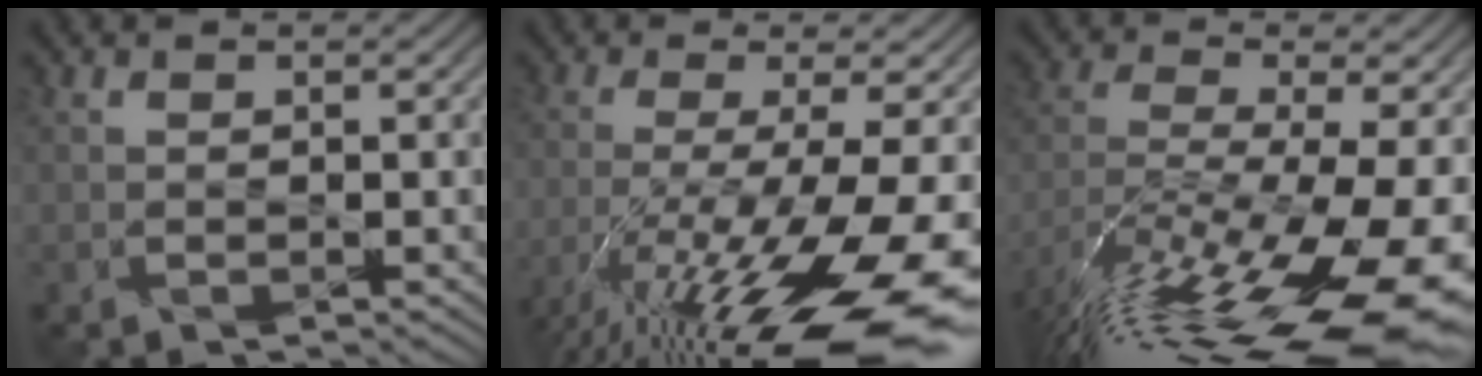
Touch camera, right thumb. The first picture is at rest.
{"total": 16.7, "force": [-8.4, 3.5, 14.0], "torque": [-0.244, -0.020, -0.140]}
{"total": 18.3, "force": [-11.0, 5.5, 13.5], "torque": [-0.258, -0.024, -0.181]}